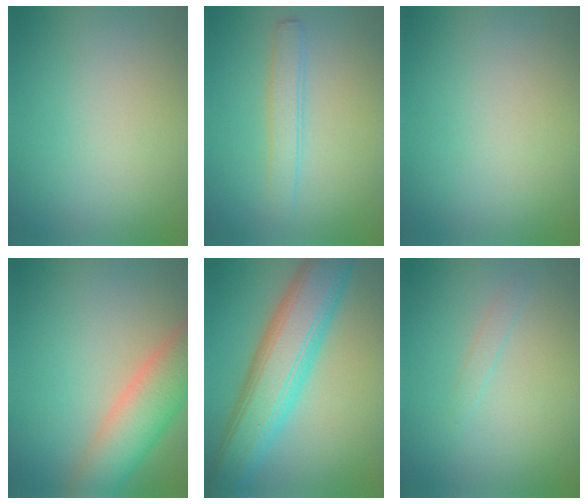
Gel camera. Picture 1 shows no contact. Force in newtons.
{"total": 2.1, "press": 2.1, "slide": 0.1}
{"total": 0.0}
{"total": 7.1, "press": 7.0, "slide": 0.7}
{"total": 9.0, "press": 9.0, "slide": 0.2}
{"total": 0.8, "press": 0.8, "slide": 0.1}